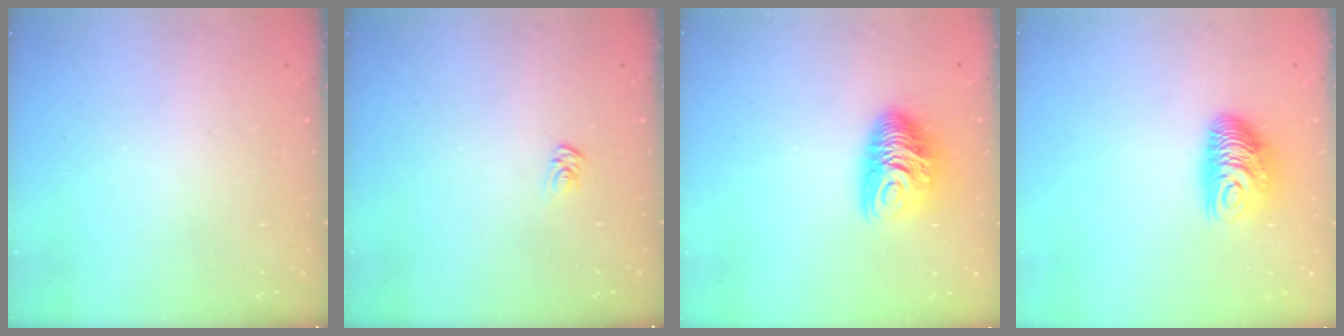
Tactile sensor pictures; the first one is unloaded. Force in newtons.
{"total": 2.5, "press": 2.5, "slide": 0.1}
{"total": 10.3, "press": 10.3, "slide": 0.4}
{"total": 10.4, "press": 10.4, "slide": 0.4}